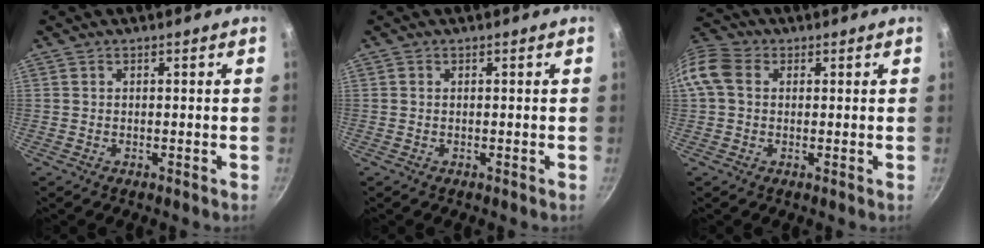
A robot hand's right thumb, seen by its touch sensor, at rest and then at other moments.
{"total": 0.0}
{"total": 10.7, "force": [1.8, 8.4, 6.3], "torque": [-0.140, 0.026, 0.019]}